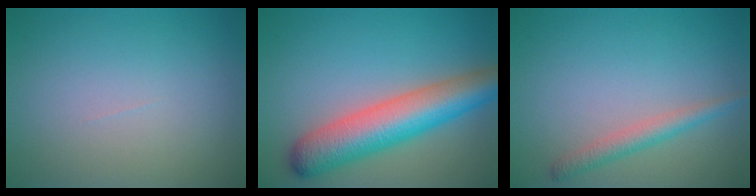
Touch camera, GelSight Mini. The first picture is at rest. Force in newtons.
{"total": 8.1, "press": 8.1, "slide": 0.3}
{"total": 2.2, "press": 2.2, "slide": 0.0}